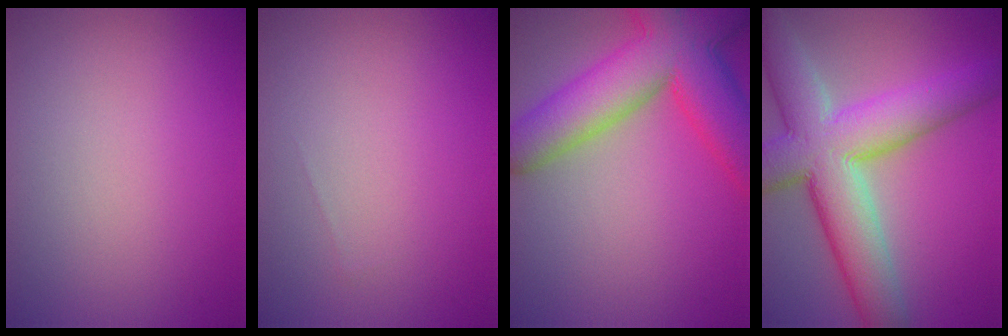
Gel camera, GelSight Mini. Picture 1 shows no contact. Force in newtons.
{"total": 0.0}
{"total": 10.7, "press": 10.7, "slide": 0.5}
{"total": 11.0, "press": 11.0, "slide": 0.6}